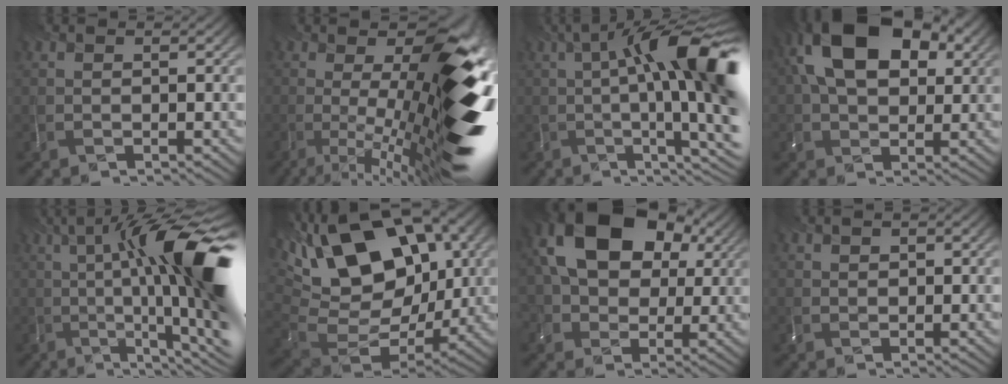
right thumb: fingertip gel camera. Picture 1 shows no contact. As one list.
[{"total": 17.0, "force": [-1.3, 4.9, 16.3], "torque": [-0.210, -0.007, -0.007]}, {"total": 15.9, "force": [1.2, 4.5, 15.2], "torque": [-0.194, 0.010, 0.032]}, {"total": 14.4, "force": [4.6, 9.2, 10.1], "torque": [-0.181, 0.023, 0.071]}, {"total": 17.8, "force": [0.9, 5.0, 17.1], "torque": [-0.243, 0.022, 0.026]}, {"total": 19.3, "force": [5.8, 12.0, 13.9], "torque": [-0.264, 0.020, 0.107]}, {"total": 18.0, "force": [5.7, 12.8, 11.3], "torque": [-0.207, 0.042, 0.101]}, {"total": 1.0, "force": [0.2, 0.9, 0.4], "torque": [0.003, -0.004, 0.011]}]